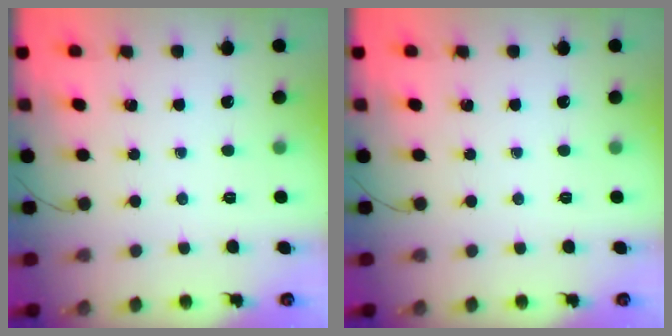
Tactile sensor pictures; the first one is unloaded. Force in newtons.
{"total": 0.0}